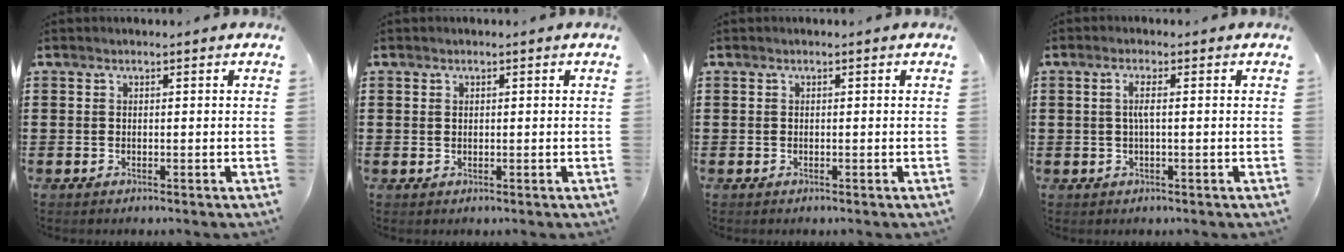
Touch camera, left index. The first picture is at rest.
{"total": 0.6, "force": [0.2, 0.4, 0.3], "torque": [-0.007, 0.003, 0.004]}
{"total": 0.0}
{"total": 2.3, "force": [0.0, 0.0, 2.3], "torque": [-0.045, -0.004, -0.001]}